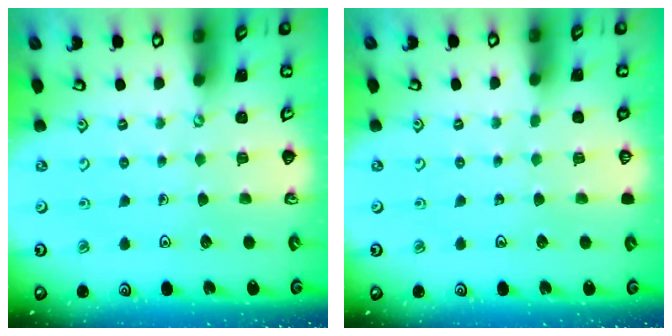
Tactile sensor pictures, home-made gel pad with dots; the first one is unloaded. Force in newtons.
{"total": 0.0}